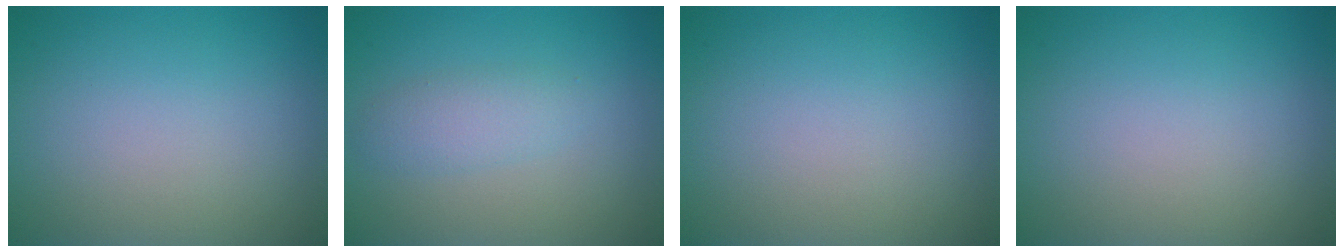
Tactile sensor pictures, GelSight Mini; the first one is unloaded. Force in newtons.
{"total": 2.1, "press": 2.1, "slide": 0.1}
{"total": 0.0}
{"total": 0.0}